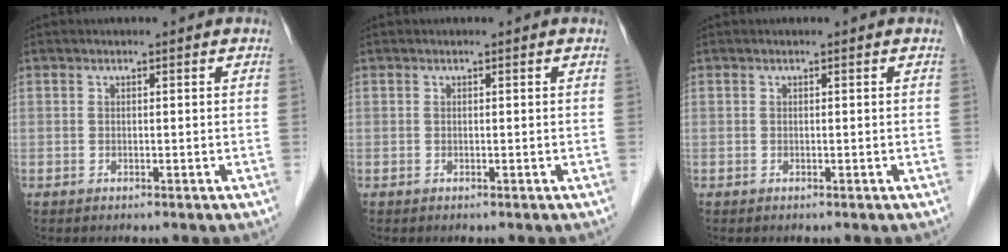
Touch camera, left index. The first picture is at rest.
{"total": 0.0}
{"total": 0.0}